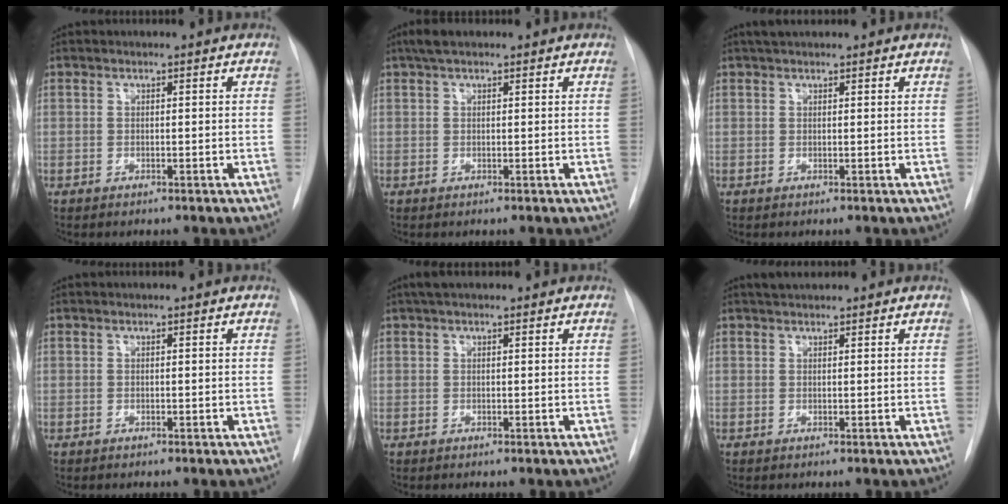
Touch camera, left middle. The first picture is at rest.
{"total": 2.9, "force": [2.1, 1.1, 1.7], "torque": [-0.036, 0.020, 0.037]}
{"total": 2.3, "force": [2.0, 0.7, 1.0], "torque": [-0.016, 0.022, 0.032]}
{"total": 0.0}
{"total": 2.6, "force": [1.9, 1.0, 1.3], "torque": [-0.023, 0.025, 0.032]}
{"total": 2.0, "force": [1.8, 0.5, 0.6], "torque": [-0.012, 0.018, 0.031]}